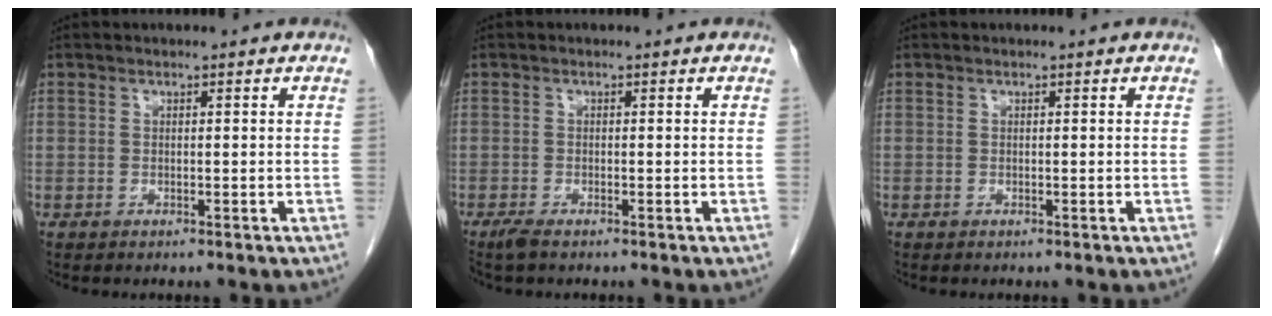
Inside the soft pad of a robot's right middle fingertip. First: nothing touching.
{"total": 1.4, "force": [-1.1, 0.2, 0.9], "torque": [-0.027, -0.006, -0.022]}
{"total": 0.0}